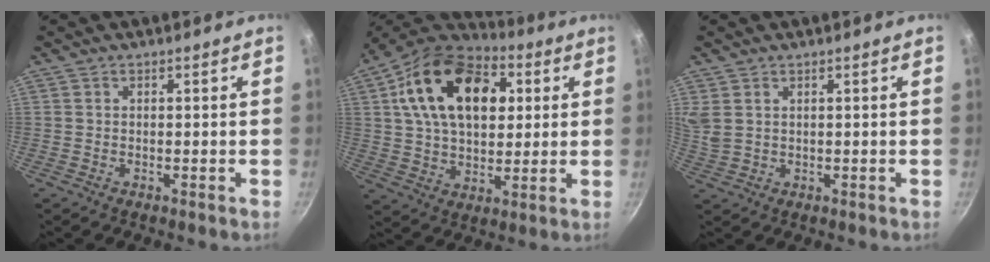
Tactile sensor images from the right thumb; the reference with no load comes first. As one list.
[{"total": 22.2, "force": [6.0, 14.3, 15.8], "torque": [-0.240, 0.006, 0.087]}, {"total": 4.0, "force": [1.9, 2.6, 2.3], "torque": [-0.042, -0.003, 0.046]}]